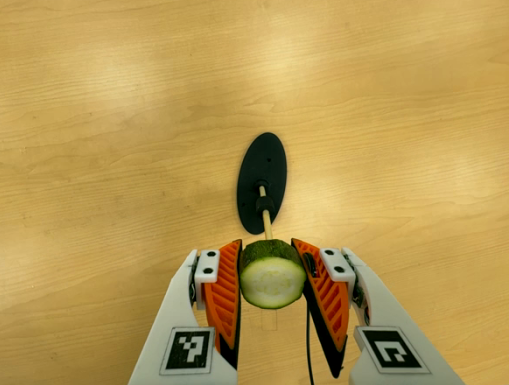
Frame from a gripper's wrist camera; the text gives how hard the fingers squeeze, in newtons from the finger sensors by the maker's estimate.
{"total": 11.4, "left": 10.9, "right": 12.0}